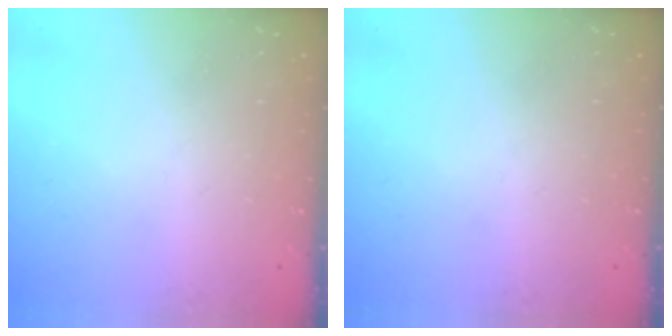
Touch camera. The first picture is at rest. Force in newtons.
{"total": 0.0}